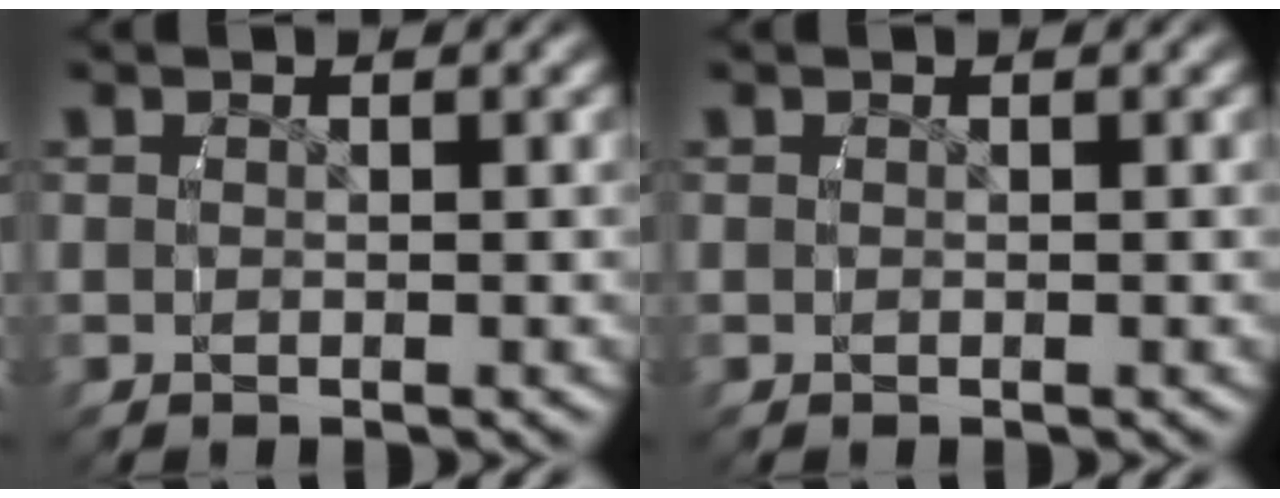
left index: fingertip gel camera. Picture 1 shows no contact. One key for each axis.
{"total": 0.0}